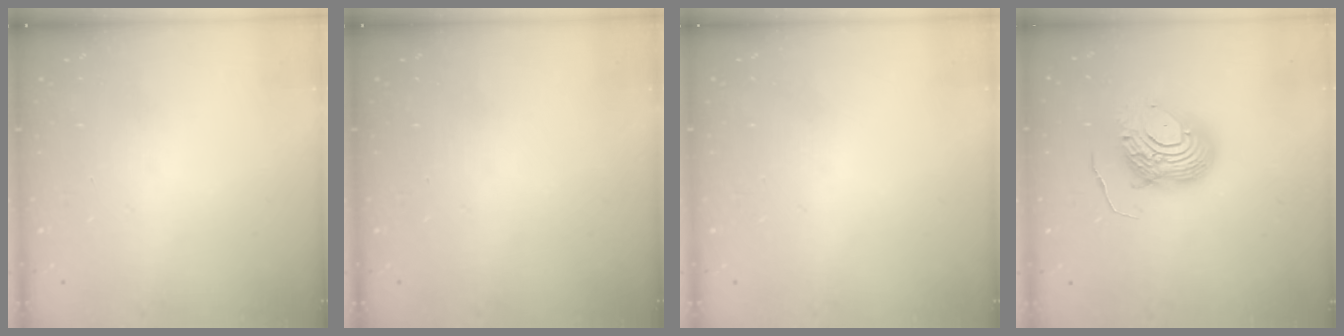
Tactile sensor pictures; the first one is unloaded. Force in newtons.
{"total": 0.0}
{"total": 0.0}
{"total": 12.3, "press": 12.3, "slide": 1.1}